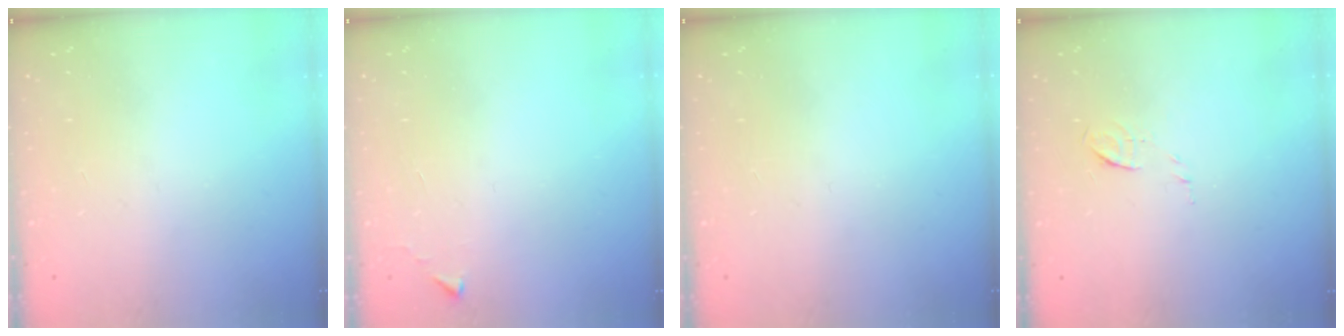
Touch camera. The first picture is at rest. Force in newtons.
{"total": 2.7, "press": 2.6, "slide": 0.4}
{"total": 0.0}
{"total": 5.0, "press": 4.9, "slide": 1.2}